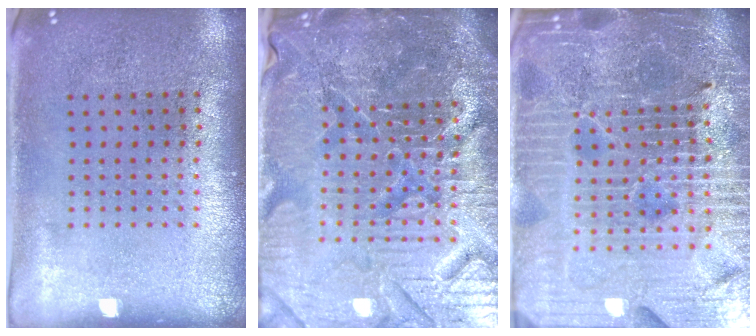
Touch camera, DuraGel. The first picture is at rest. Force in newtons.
{"total": 6.5, "press": 5.9, "slide": 2.8}
{"total": 6.2, "press": 5.6, "slide": 2.7}